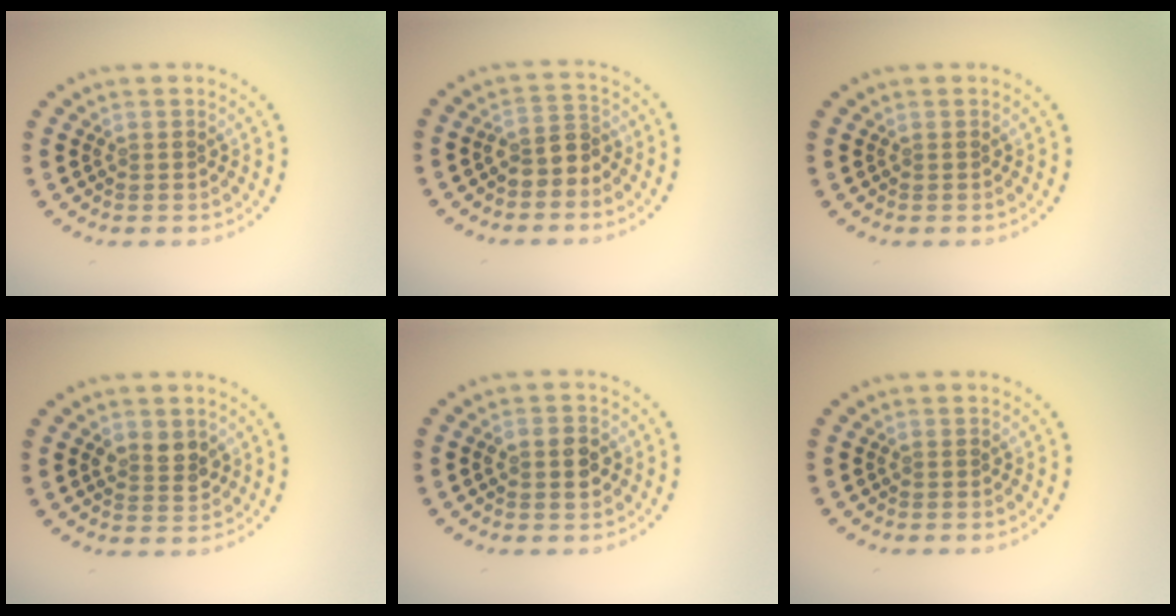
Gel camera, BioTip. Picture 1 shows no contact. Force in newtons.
{"total": 2.1, "press": 1.8, "slide": 1.0}
{"total": 0.0}
{"total": 2.2, "press": 2.2, "slide": 0.4}
{"total": 2.8, "press": 2.8, "slide": 0.1}
{"total": 0.0}